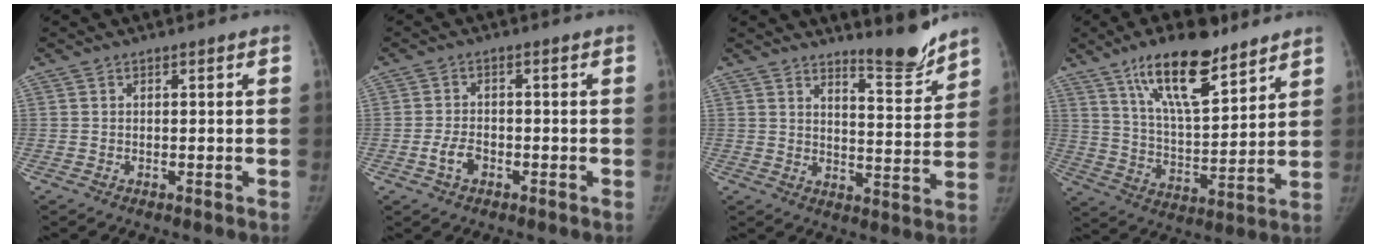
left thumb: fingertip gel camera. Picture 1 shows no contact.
{"total": 3.5, "force": [-1.5, 2.1, 2.3], "torque": [-0.044, 0.013, -0.027]}
{"total": 8.3, "force": [7.4, 1.0, 3.5], "torque": [-0.032, -0.070, 0.117]}
{"total": 16.8, "force": [11.0, 5.9, 11.3], "torque": [-0.165, -0.057, 0.196]}